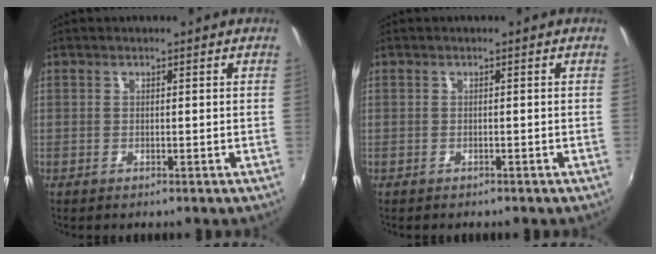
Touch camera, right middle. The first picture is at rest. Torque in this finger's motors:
{"motor_torque": [-0.19, -0.05, -0.06, 0.00]}